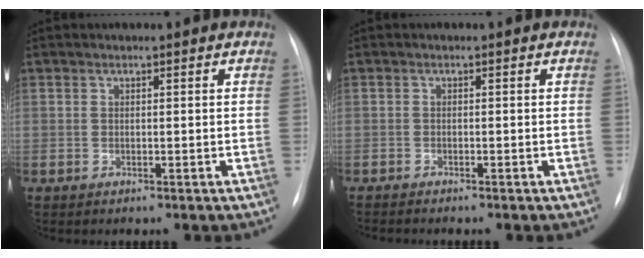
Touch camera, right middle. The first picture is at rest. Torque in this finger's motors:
{"motor_torque": [0.63, -0.75, 0.02, 0.00]}